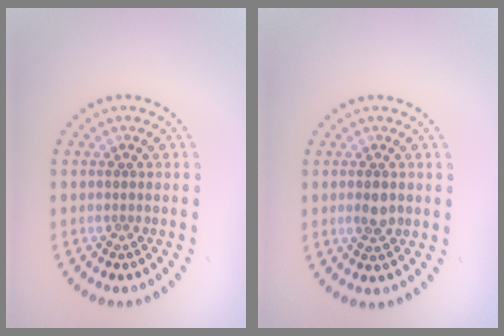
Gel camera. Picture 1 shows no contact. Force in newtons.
{"total": 1.8, "press": 1.8, "slide": 0.1}